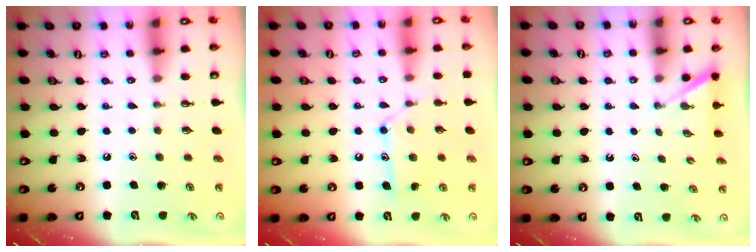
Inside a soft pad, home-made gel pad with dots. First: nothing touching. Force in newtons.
{"total": 12.0, "press": 12.0, "slide": 0.5}
{"total": 1.2, "press": 1.2, "slide": 0.1}